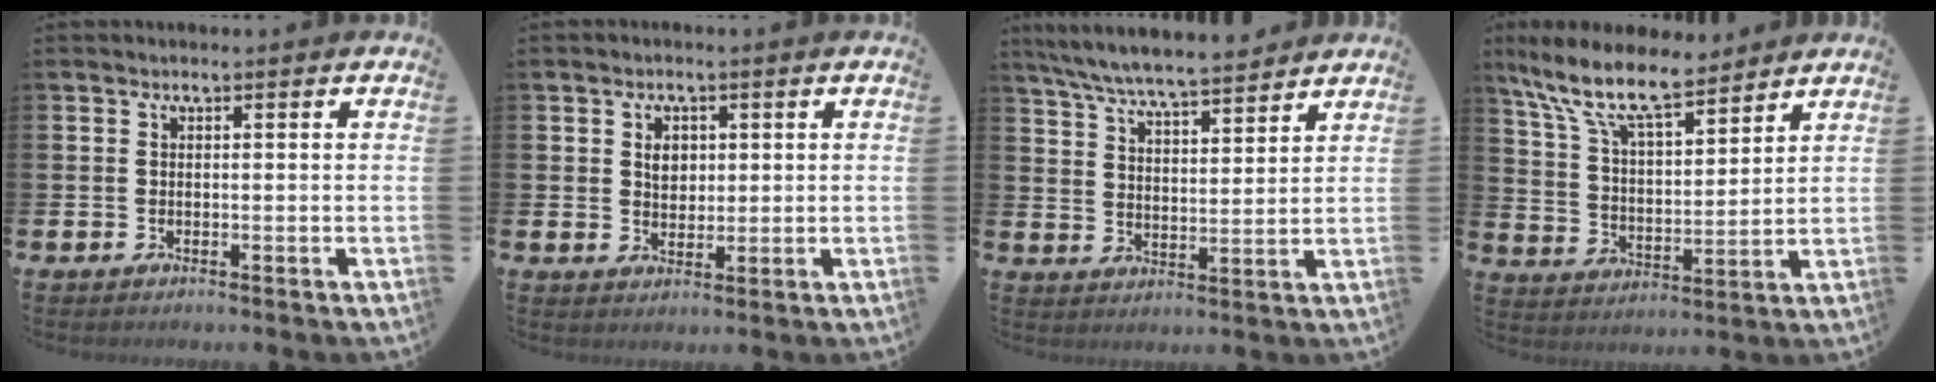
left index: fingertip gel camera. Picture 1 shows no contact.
{"total": 2.5, "force": [0.9, 1.9, 1.4], "torque": [-0.007, 0.000, 0.009]}
{"total": 7.1, "force": [6.8, 0.2, 1.9], "torque": [-0.066, -0.041, 0.123]}
{"total": 10.7, "force": [8.8, 3.2, 5.3], "torque": [-0.142, -0.042, 0.156]}